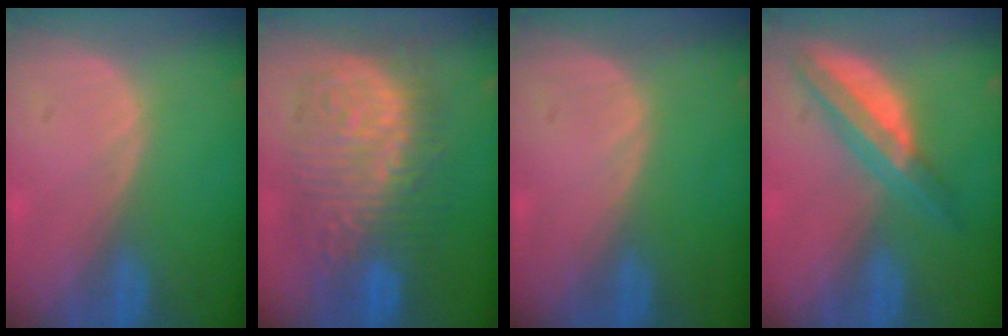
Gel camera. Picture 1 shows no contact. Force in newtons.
{"total": 13.0, "press": 13.0, "slide": 1.3}
{"total": 0.0}
{"total": 6.8, "press": 5.6, "slide": 3.8}